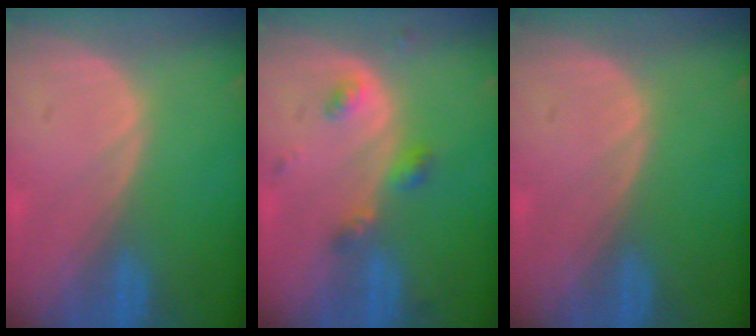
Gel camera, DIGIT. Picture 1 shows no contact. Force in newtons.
{"total": 3.7, "press": 3.7, "slide": 0.4}
{"total": 0.0}